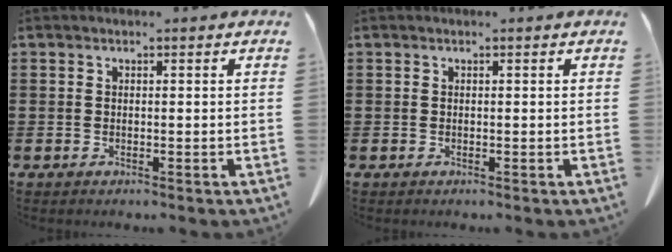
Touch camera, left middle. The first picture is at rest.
{"total": 0.0}